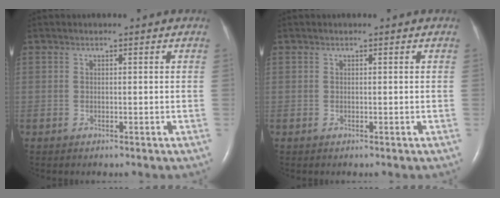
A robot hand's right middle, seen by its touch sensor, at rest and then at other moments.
{"total": 0.0}